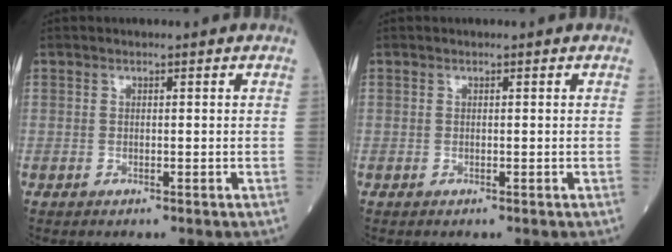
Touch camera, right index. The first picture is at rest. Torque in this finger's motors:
{"motor_torque": [0.01, 0.01, 0.00, -0.01]}